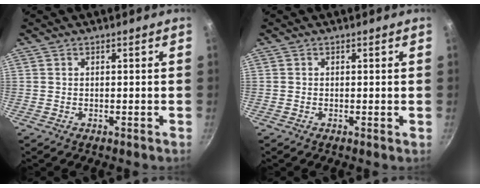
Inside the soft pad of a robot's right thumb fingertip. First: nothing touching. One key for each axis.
{"total": 0.0}